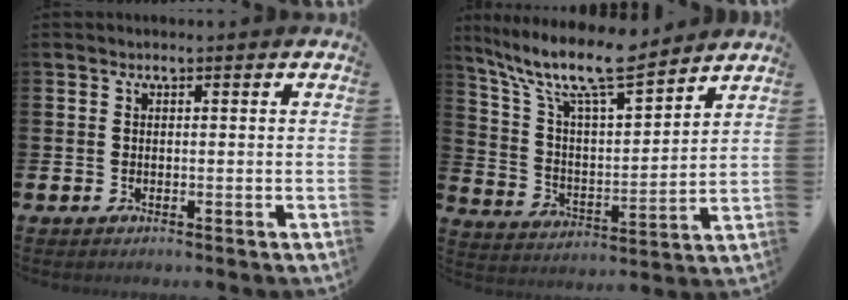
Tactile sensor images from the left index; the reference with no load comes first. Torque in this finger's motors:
{"motor_torque": [1.02, -1.11, 1.05, 0.21]}